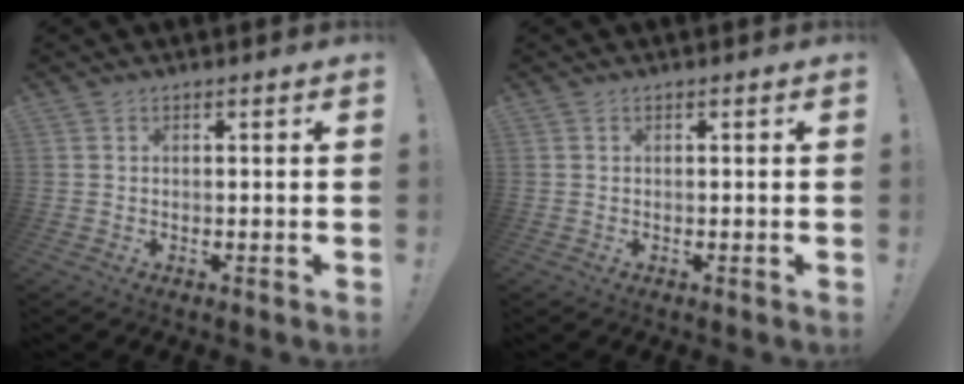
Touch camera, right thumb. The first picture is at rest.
{"total": 0.0}